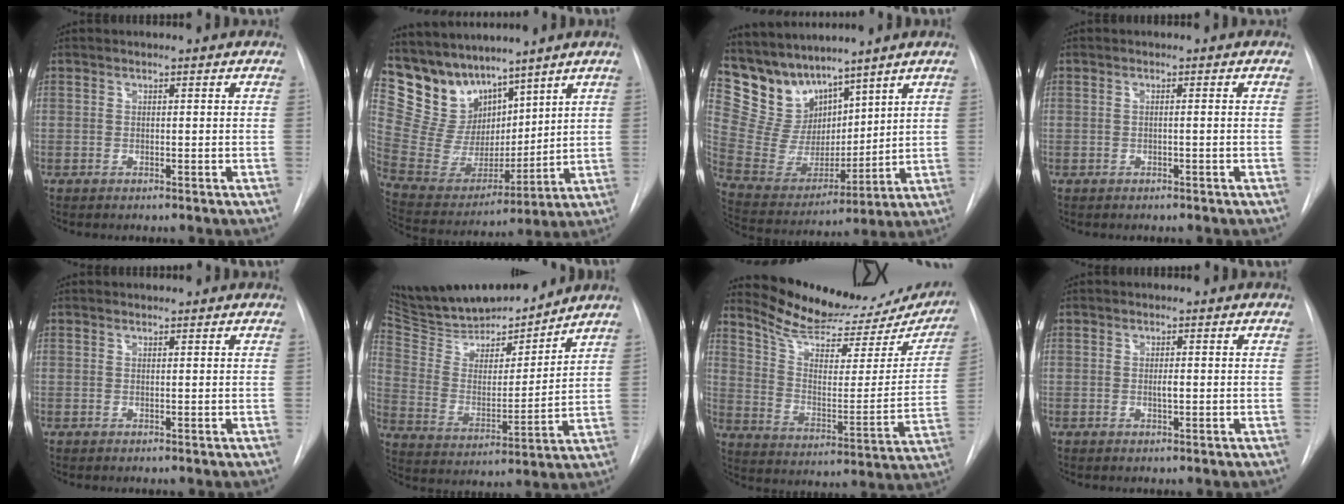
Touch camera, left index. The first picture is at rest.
{"total": 12.7, "force": [10.6, 6.0, 3.4], "torque": [-0.083, 0.024, 0.219]}
{"total": 11.7, "force": [10.1, 5.2, 2.5], "torque": [-0.071, 0.024, 0.212]}
{"total": 0.6, "force": [-0.2, -0.2, 0.6], "torque": [-0.011, 0.004, -0.002]}
{"total": 1.2, "force": [1.2, 0.1, -0.1], "torque": [-0.005, 0.009, 0.022]}
{"total": 19.4, "force": [18.1, 4.0, 5.8], "torque": [-0.101, -0.006, 0.310]}
{"total": 24.5, "force": [22.2, 6.9, 7.7], "torque": [-0.111, -0.048, 0.299]}
{"total": 0.8, "force": [0.1, 0.2, 0.7], "torque": [-0.012, -0.002, 0.004]}